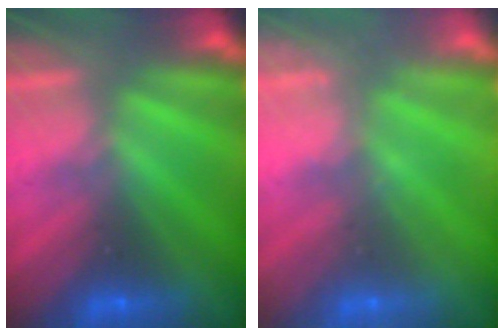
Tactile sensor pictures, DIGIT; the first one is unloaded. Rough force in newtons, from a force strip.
{"total": 2.4}